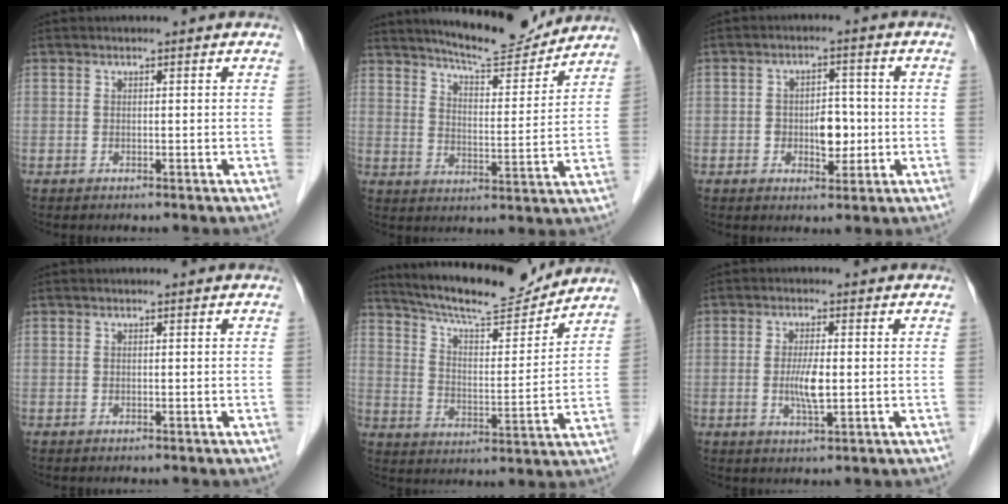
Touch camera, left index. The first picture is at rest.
{"total": 11.8, "force": [11.2, 1.5, 3.5], "torque": [-0.055, -0.011, 0.166]}
{"total": 4.9, "force": [-0.8, 2.9, 3.9], "torque": [-0.058, 0.008, -0.008]}
{"total": 0.0}
{"total": 15.4, "force": [14.3, 2.0, 5.3], "torque": [-0.096, -0.002, 0.225]}
{"total": 4.2, "force": [-0.4, 0.8, 4.1], "torque": [-0.085, -0.007, -0.006]}